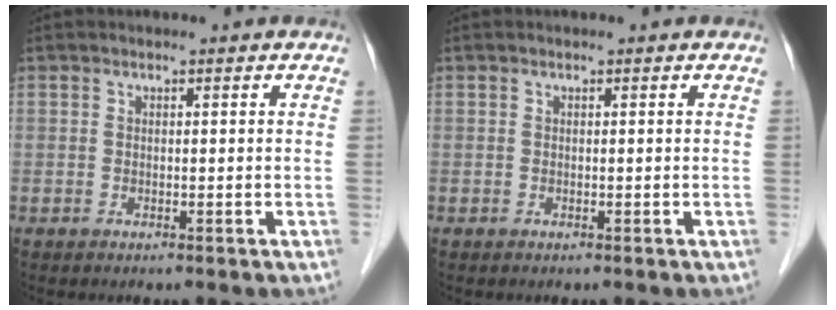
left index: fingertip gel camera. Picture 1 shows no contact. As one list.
[{"total": 0.0}]